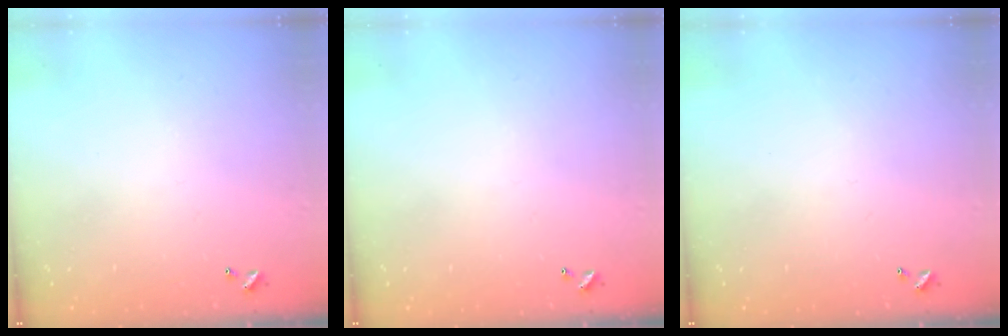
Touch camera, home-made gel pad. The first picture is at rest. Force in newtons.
{"total": 0.0}
{"total": 0.0}